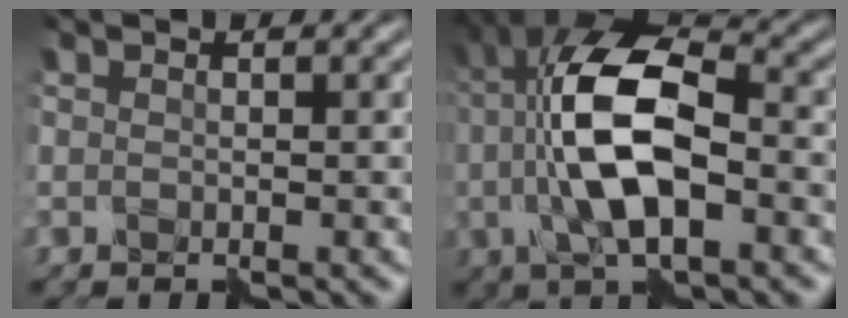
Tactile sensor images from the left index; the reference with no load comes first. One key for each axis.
{"total": 9.5, "fx": -0.5, "fy": 3.9, "fz": 8.6, "tx": -0.163, "ty": 0.019, "tz": -0.016}